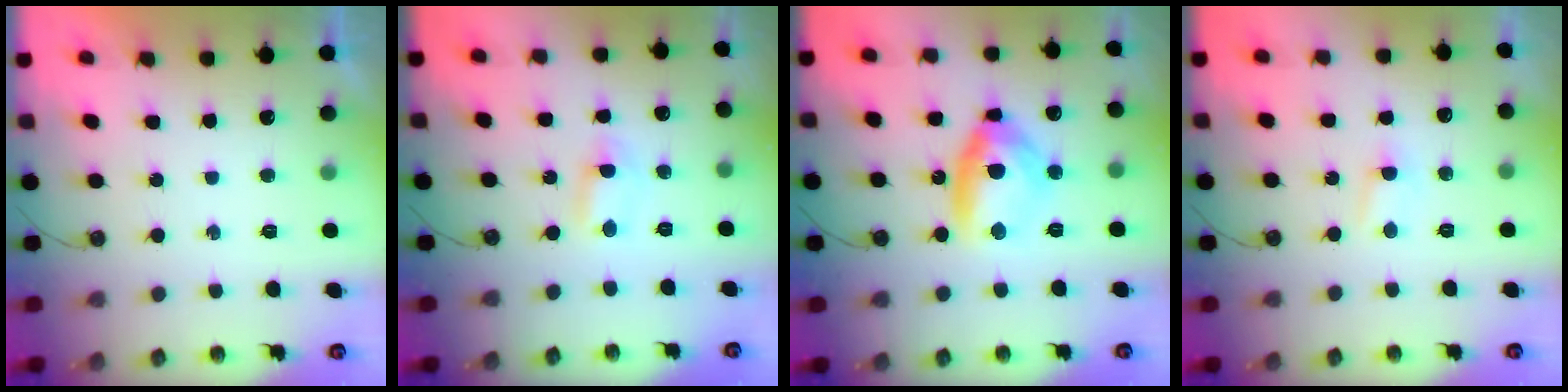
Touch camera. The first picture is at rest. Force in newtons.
{"total": 1.1, "press": 0.9, "slide": 0.7}
{"total": 12.1, "press": 12.1, "slide": 1.2}
{"total": 2.8, "press": 2.8, "slide": 0.2}